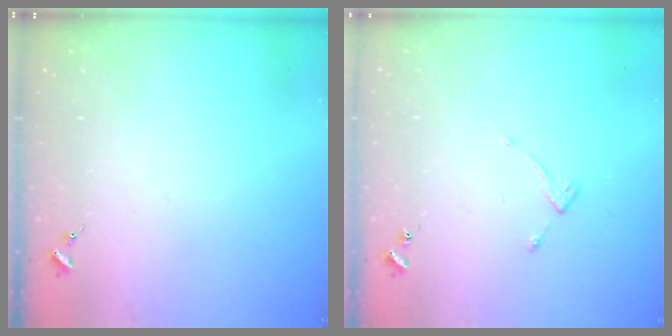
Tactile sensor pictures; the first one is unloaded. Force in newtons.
{"total": 3.7, "press": 3.6, "slide": 0.5}